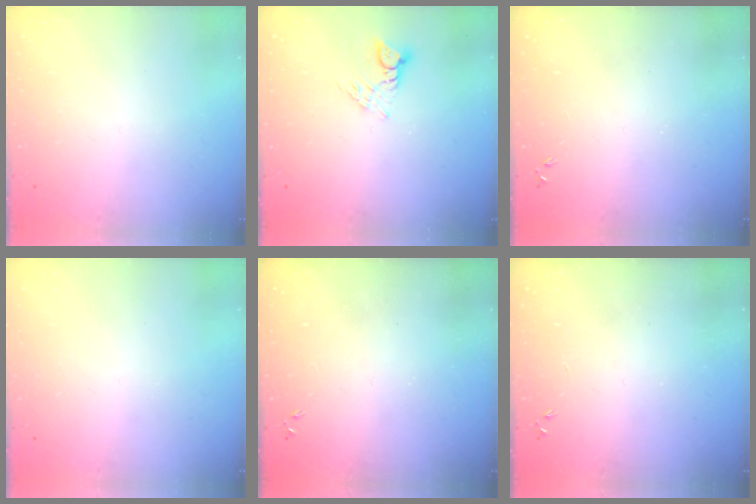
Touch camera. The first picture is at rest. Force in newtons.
{"total": 5.5, "press": 5.5, "slide": 0.3}
{"total": 0.0}
{"total": 0.0}
{"total": 0.0}
{"total": 0.0}